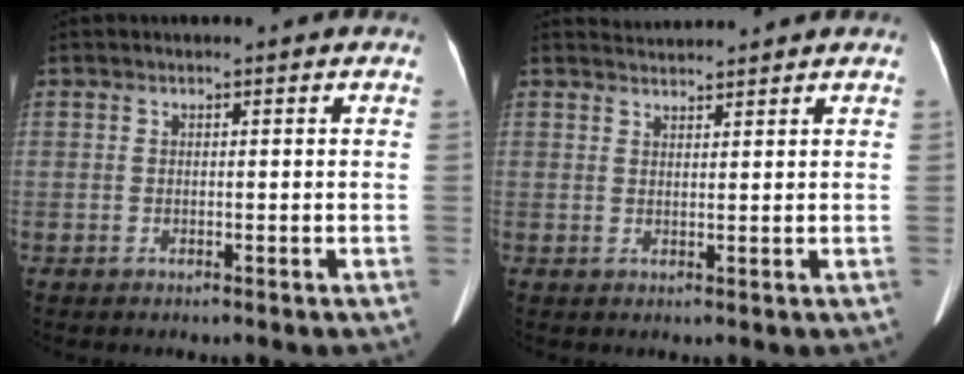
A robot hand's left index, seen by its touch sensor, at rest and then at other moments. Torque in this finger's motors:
{"motor_torque": [-0.37, -0.58, -0.27, -0.09]}